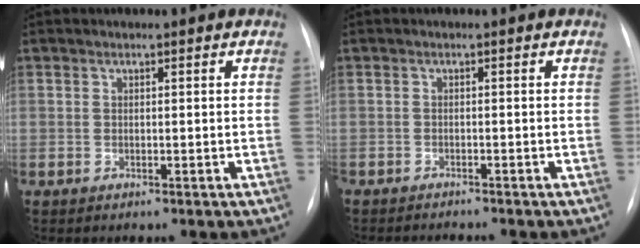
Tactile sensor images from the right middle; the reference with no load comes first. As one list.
[{"total": 2.9, "force": [-2.8, 0.0, 0.6], "torque": [-0.006, -0.009, -0.042]}]